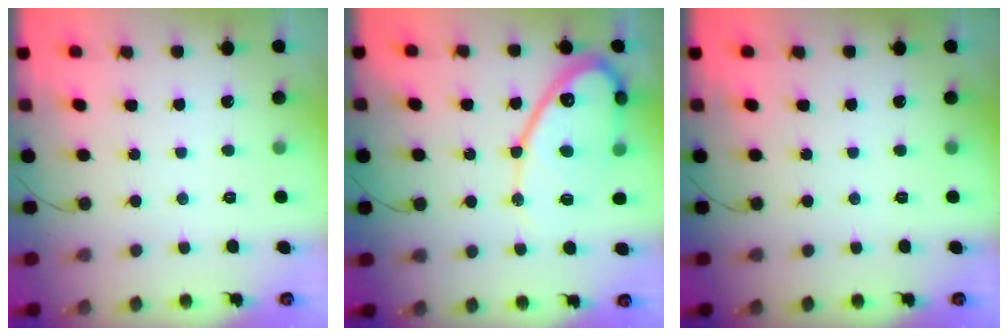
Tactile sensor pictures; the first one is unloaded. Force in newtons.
{"total": 14.6, "press": 14.5, "slide": 1.5}
{"total": 0.0}